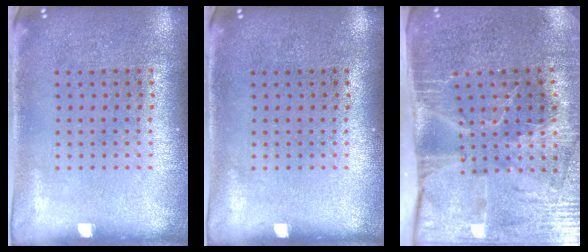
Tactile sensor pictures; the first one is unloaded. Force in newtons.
{"total": 0.0}
{"total": 4.3, "press": 3.6, "slide": 2.4}